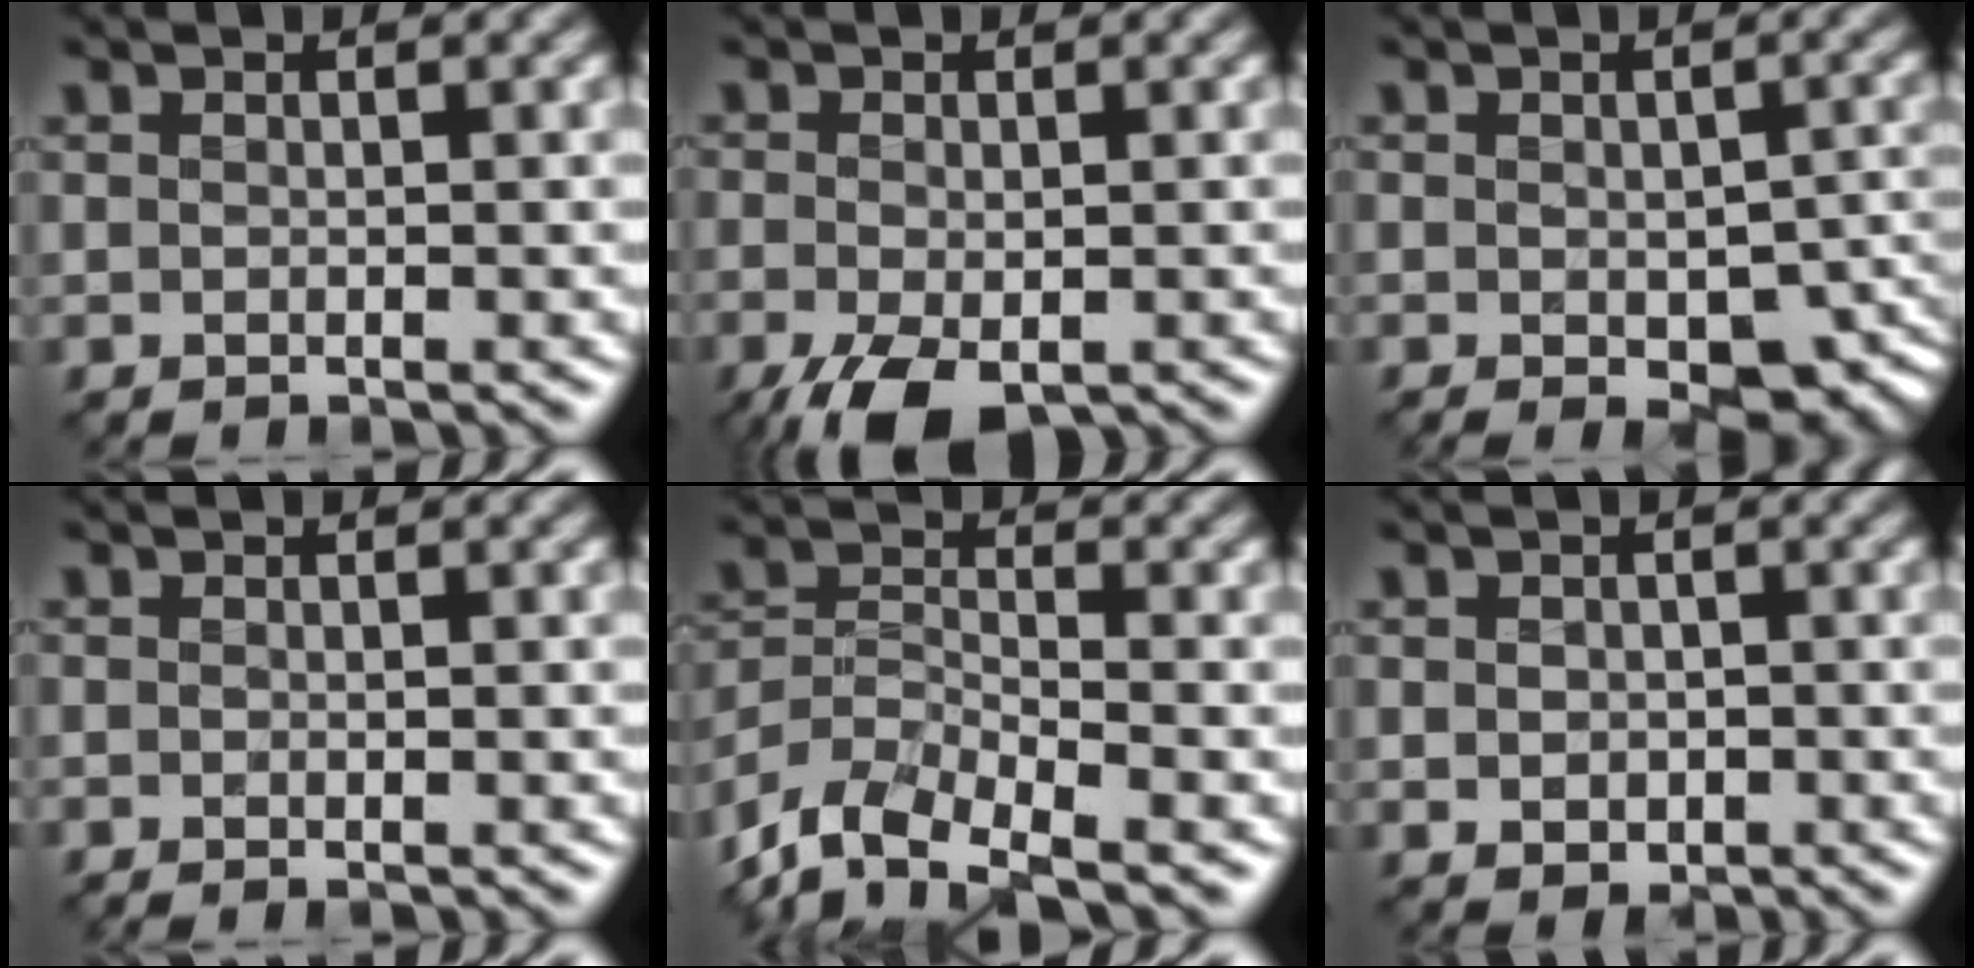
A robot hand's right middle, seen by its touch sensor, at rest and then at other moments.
{"total": 5.8, "force": [-3.0, 2.8, 4.2], "torque": [-0.091, -0.017, -0.049]}
{"total": 7.5, "force": [-2.9, 3.8, 5.8], "torque": [-0.087, -0.029, -0.032]}
{"total": 1.1, "force": [-0.5, 0.3, 0.9], "torque": [-0.015, -0.008, -0.005]}
{"total": 7.4, "force": [-5.8, 2.6, 3.7], "torque": [-0.075, -0.006, -0.118]}
{"total": 1.8, "force": [-0.2, 1.5, 1.0], "torque": [-0.012, -0.006, -0.003]}